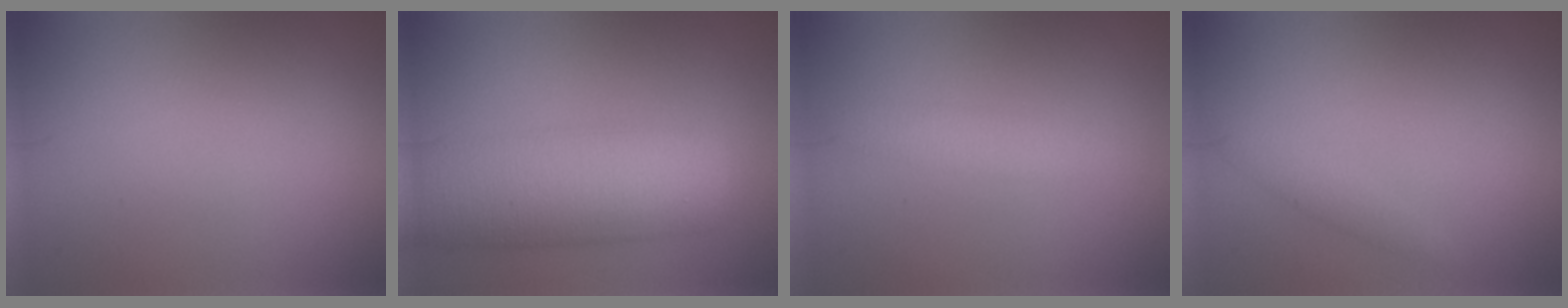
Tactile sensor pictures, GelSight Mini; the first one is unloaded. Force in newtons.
{"total": 9.5, "press": 9.5, "slide": 0.2}
{"total": 2.0, "press": 2.0, "slide": 0.0}
{"total": 1.3, "press": 1.3, "slide": 0.0}